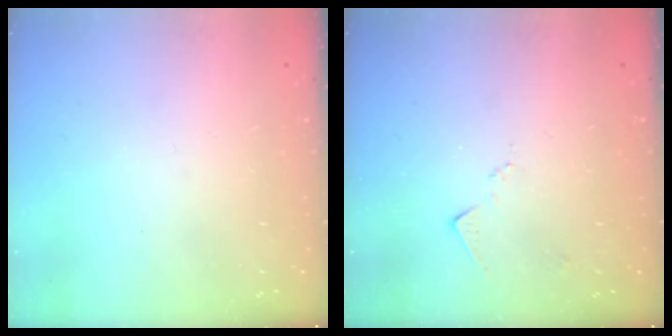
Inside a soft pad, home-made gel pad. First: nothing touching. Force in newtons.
{"total": 5.4, "press": 5.3, "slide": 0.6}